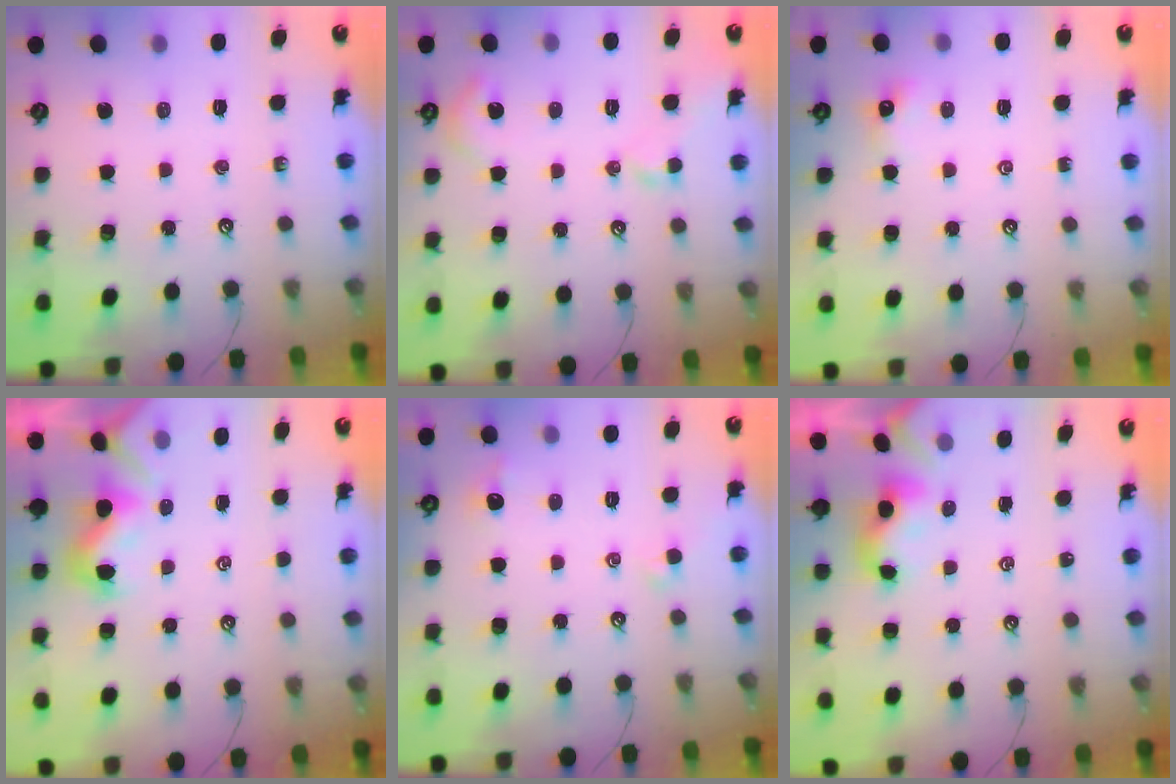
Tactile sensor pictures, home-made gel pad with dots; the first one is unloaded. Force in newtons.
{"total": 3.7, "press": 3.6, "slide": 0.9}
{"total": 1.7, "press": 1.7, "slide": 0.4}
{"total": 0.8, "press": 0.5, "slide": 0.6}
{"total": 2.9, "press": 2.8, "slide": 0.8}
{"total": 2.1, "press": 2.1, "slide": 0.2}